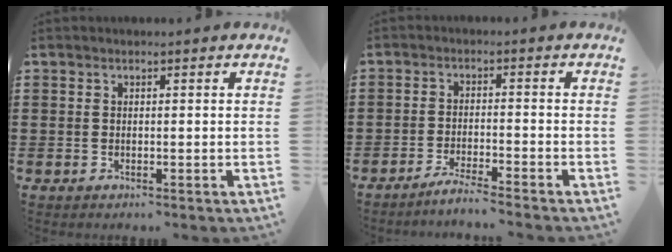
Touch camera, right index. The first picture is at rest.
{"total": 3.0, "force": [-2.8, -0.5, 1.0], "torque": [-0.017, -0.001, -0.054]}